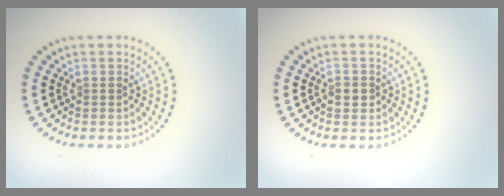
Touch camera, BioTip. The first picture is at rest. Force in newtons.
{"total": 1.3, "press": 1.3, "slide": 0.1}